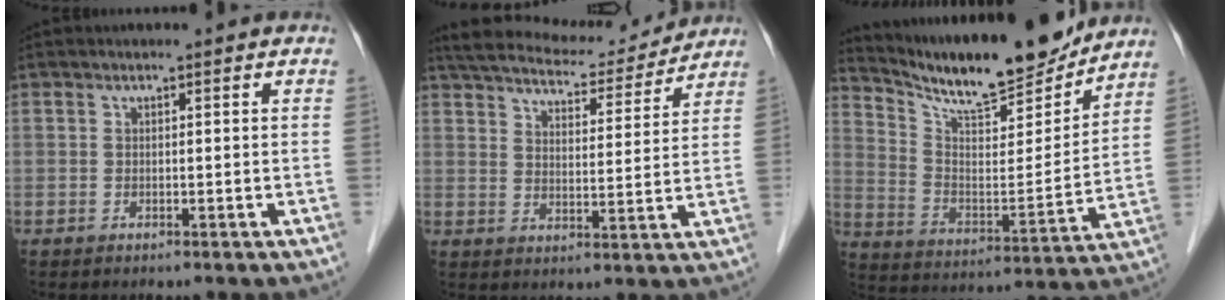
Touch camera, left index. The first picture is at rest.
{"total": 16.1, "force": [14.8, 3.5, 5.4], "torque": [-0.091, 0.020, 0.215]}
{"total": 17.9, "force": [16.3, 2.2, 6.9], "torque": [-0.128, -0.024, 0.263]}